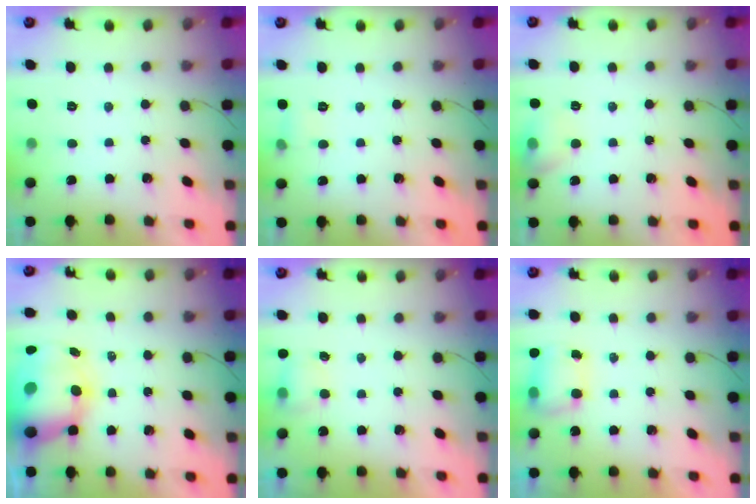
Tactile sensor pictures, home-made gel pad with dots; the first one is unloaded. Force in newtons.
{"total": 4.4, "press": 4.2, "slide": 1.2}
{"total": 8.5, "press": 8.3, "slide": 1.5}
{"total": 13.7, "press": 13.3, "slide": 3.3}
{"total": 4.3, "press": 4.1, "slide": 1.2}
{"total": 6.3, "press": 6.3, "slide": 0.7}